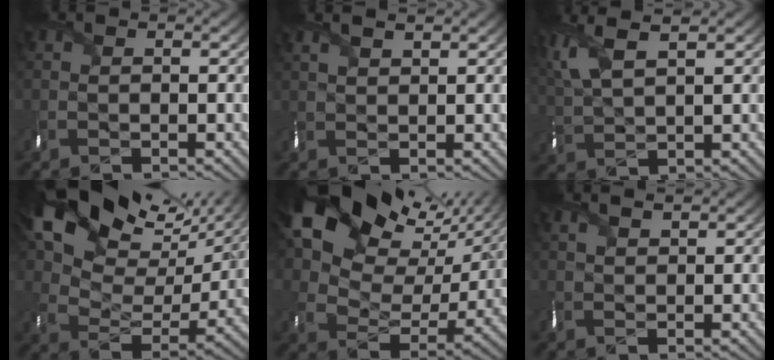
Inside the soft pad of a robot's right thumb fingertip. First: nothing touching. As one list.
[{"total": 2.4, "force": [1.8, 0.5, 1.5], "torque": [-0.034, 0.005, 0.038]}, {"total": 7.4, "force": [4.2, 2.4, 5.7], "torque": [-0.161, 0.018, 0.089]}, {"total": 17.5, "force": [10.8, 9.5, 10.0], "torque": [-0.210, 0.025, 0.193]}, {"total": 17.7, "force": [9.2, 10.6, 10.7], "torque": [-0.215, 0.021, 0.169]}, {"total": 2.0, "force": [1.5, 0.5, 1.2], "torque": [-0.034, 0.006, 0.034]}]